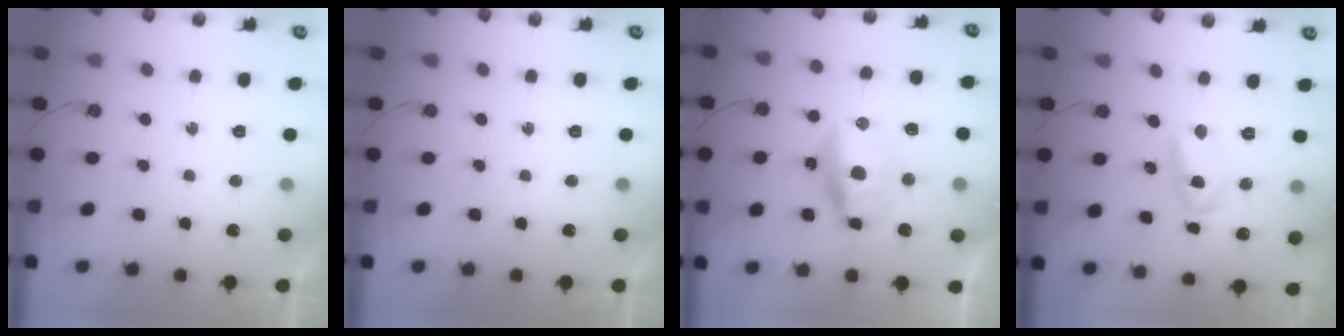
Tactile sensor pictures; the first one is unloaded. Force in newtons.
{"total": 0.0}
{"total": 20.3, "press": 15.2, "slide": 13.4}
{"total": 8.7, "press": 8.7, "slide": 0.7}